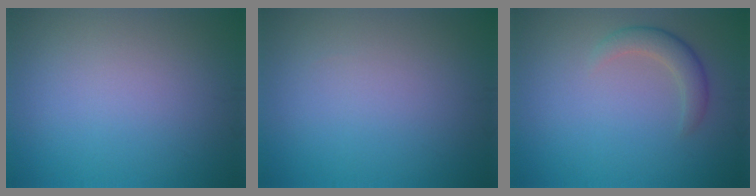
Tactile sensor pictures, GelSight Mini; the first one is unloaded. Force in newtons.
{"total": 0.0}
{"total": 2.5, "press": 2.5, "slide": 0.1}